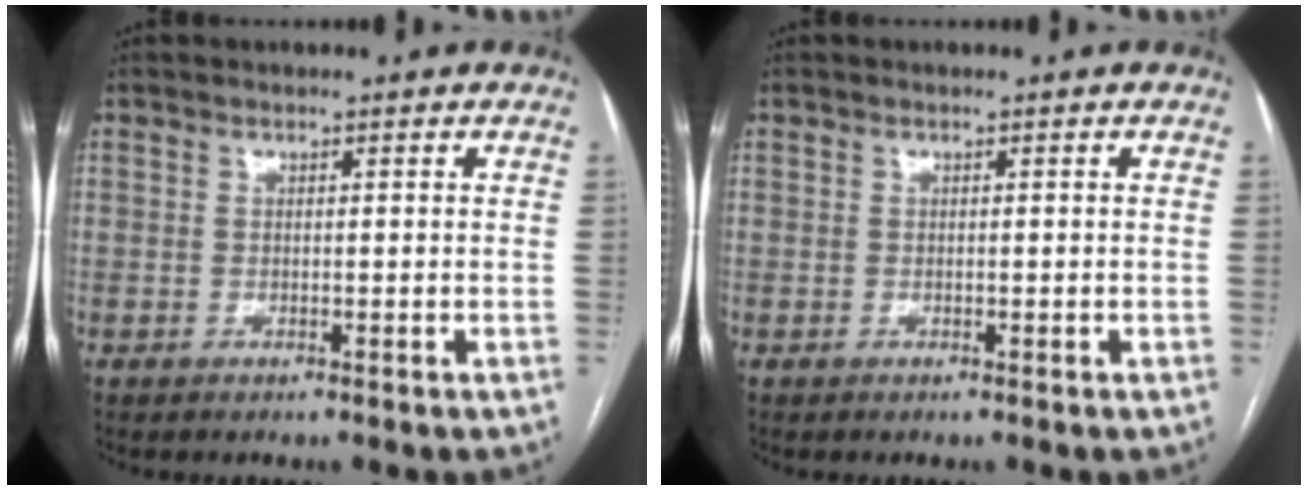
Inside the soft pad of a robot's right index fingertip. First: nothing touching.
{"total": 0.0}